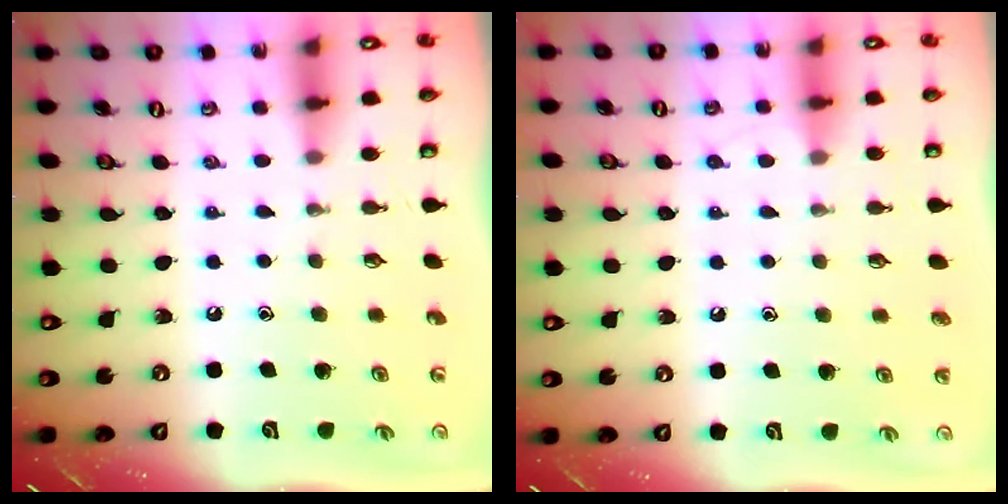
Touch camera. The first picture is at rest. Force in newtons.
{"total": 2.4, "press": 2.4, "slide": 0.3}